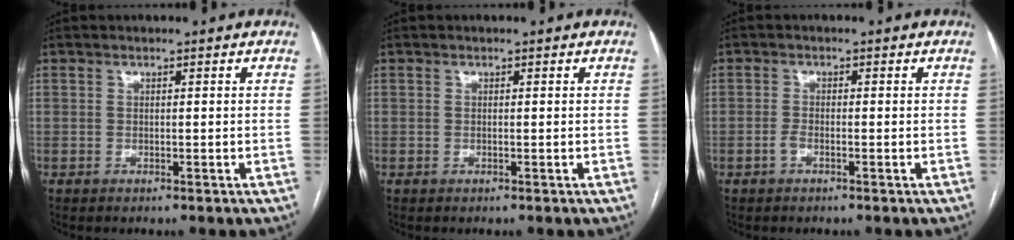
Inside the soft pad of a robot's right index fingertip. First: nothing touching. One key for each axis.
{"total": 0.0}
{"total": 1.2, "fx": -0.7, "fy": 0.4, "fz": 1.0, "tx": -0.021, "ty": 0.000, "tz": -0.013}